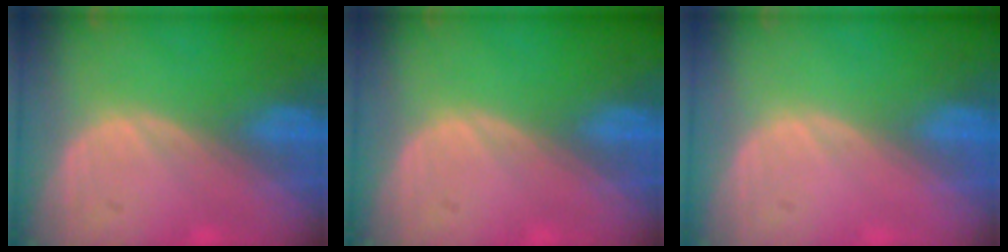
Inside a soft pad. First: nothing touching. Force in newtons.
{"total": 0.0}
{"total": 0.0}